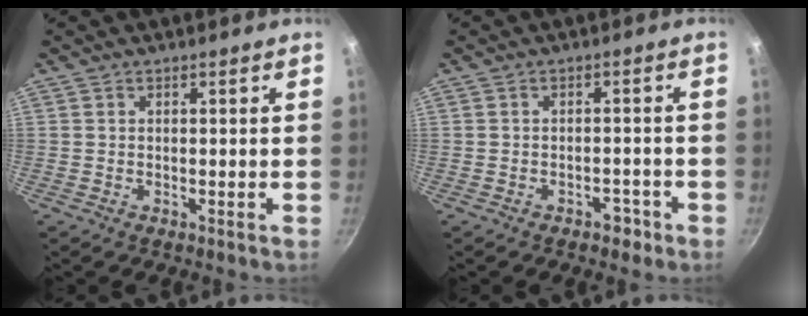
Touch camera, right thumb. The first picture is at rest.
{"total": 2.8, "force": [-1.8, 1.6, 1.4], "torque": [-0.003, 0.023, -0.015]}